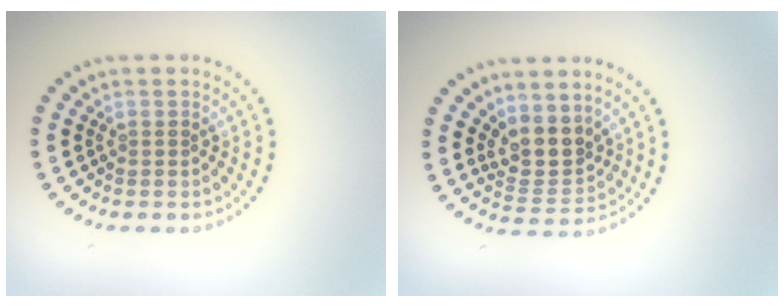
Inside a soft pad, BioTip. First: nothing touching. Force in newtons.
{"total": 3.4, "press": 2.7, "slide": 2.1}